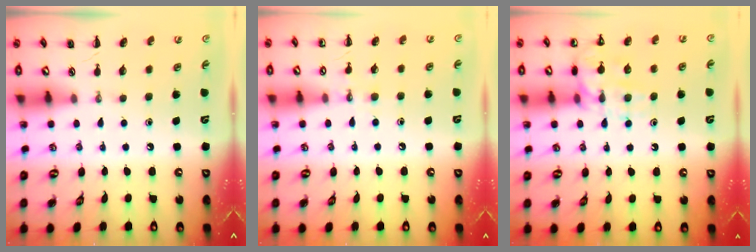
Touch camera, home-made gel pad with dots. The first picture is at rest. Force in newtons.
{"total": 5.8, "press": 5.5, "slide": 1.7}
{"total": 13.4, "press": 13.4, "slide": 1.3}